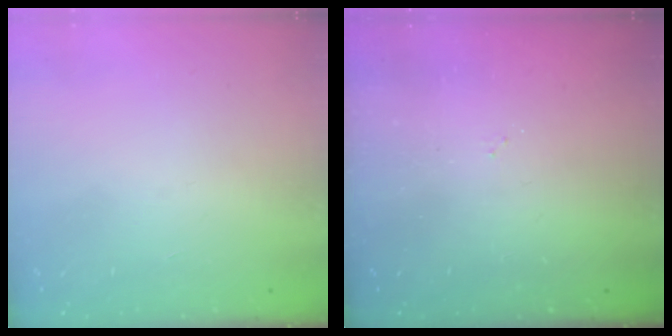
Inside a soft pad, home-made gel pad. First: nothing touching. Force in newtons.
{"total": 2.7, "press": 2.7, "slide": 0.4}